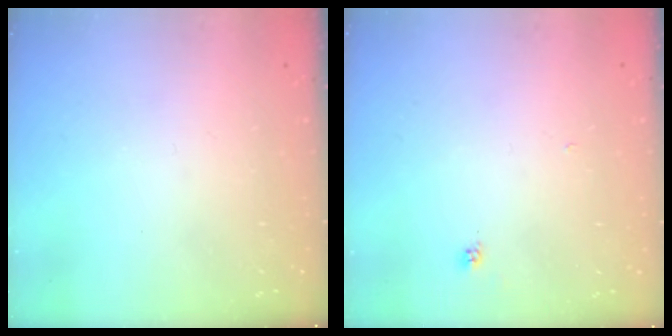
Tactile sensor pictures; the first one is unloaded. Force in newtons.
{"total": 1.9, "press": 1.9, "slide": 0.1}